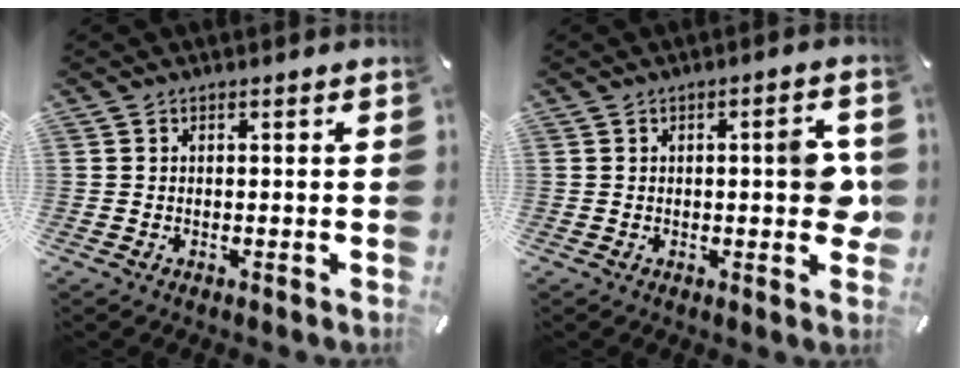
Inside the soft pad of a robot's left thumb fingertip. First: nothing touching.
{"total": 7.0, "force": [0.3, 2.5, 6.6], "torque": [-0.075, -0.006, -0.002]}